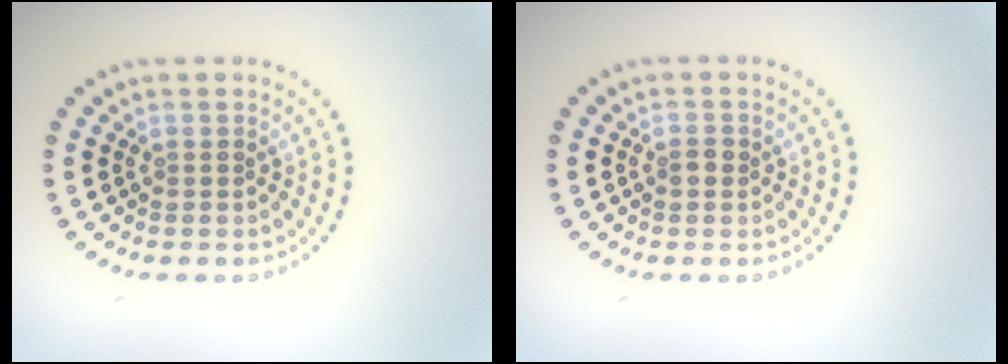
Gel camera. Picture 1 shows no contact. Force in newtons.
{"total": 1.1, "press": 1.1, "slide": 0.1}